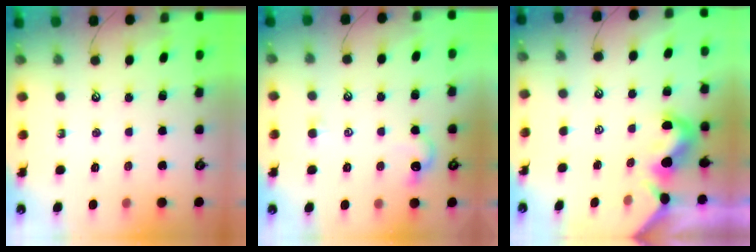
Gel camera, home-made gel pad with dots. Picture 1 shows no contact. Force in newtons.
{"total": 3.0, "press": 2.9, "slide": 0.6}
{"total": 1.7, "press": 1.6, "slide": 0.5}